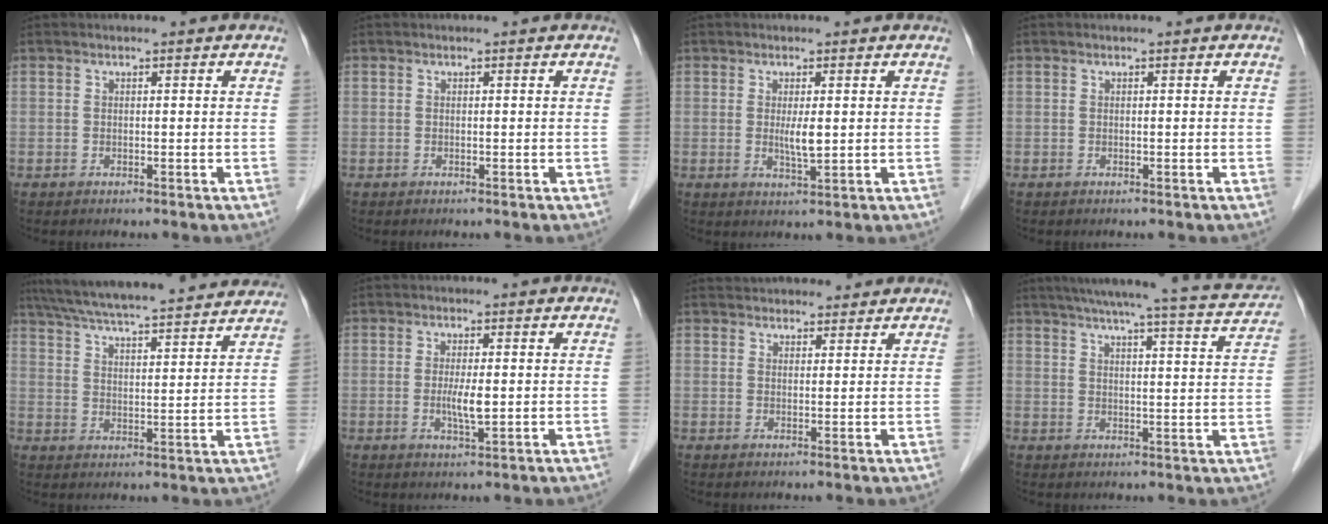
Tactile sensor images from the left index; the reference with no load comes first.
{"total": 0.0}
{"total": 2.9, "force": [0.2, 0.4, 2.9], "torque": [-0.057, -0.006, 0.007]}
{"total": 0.0}
{"total": 25.6, "force": [23.2, 2.2, 10.8], "torque": [-0.182, 0.013, 0.317]}
{"total": 3.2, "force": [-0.2, 0.5, 3.2], "torque": [-0.064, -0.005, -0.001]}
{"total": 8.6, "force": [8.0, 2.7, 2.0], "torque": [-0.010, 0.026, 0.103]}
{"total": 19.2, "force": [17.2, 1.0, 8.3], "torque": [-0.121, -0.009, 0.210]}